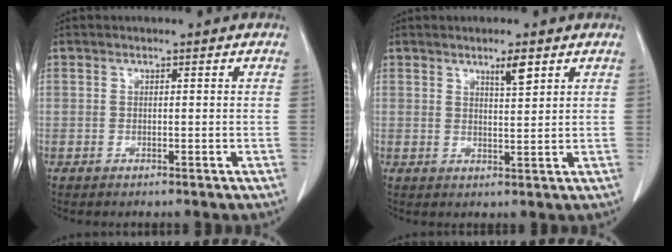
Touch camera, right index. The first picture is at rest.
{"total": 3.0, "force": [1.9, 0.3, 2.3], "torque": [-0.041, -0.003, 0.033]}